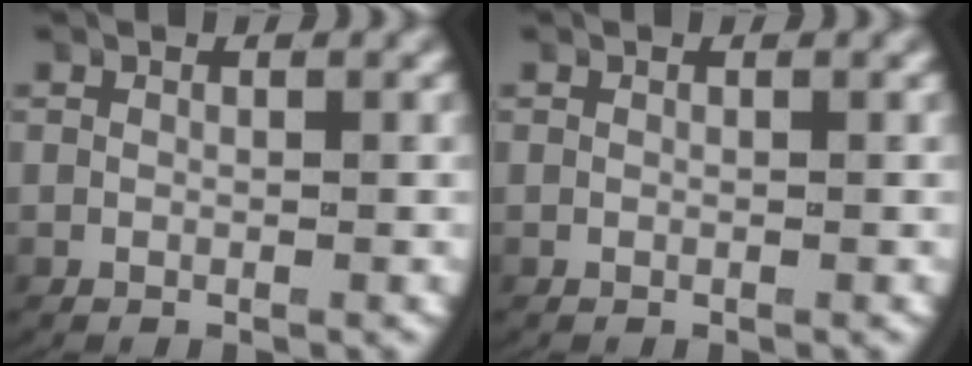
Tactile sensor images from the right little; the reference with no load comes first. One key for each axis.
{"total": 0.0}